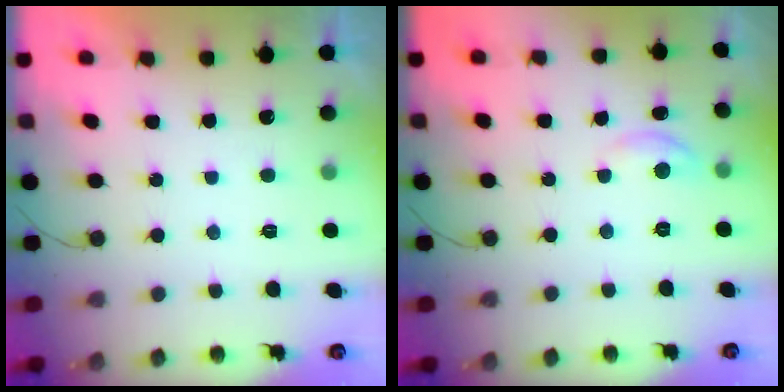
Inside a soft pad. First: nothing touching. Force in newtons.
{"total": 4.1, "press": 4.1, "slide": 0.2}